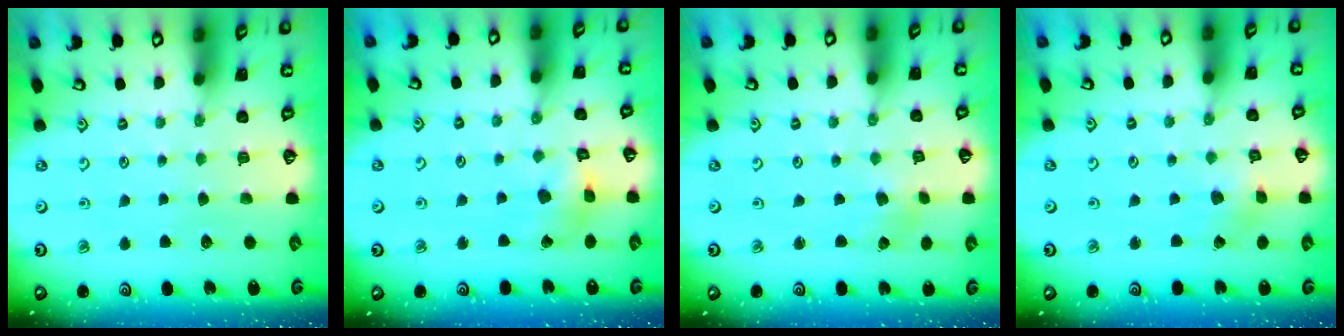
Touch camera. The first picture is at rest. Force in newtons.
{"total": 6.5, "press": 6.5, "slide": 0.6}
{"total": 2.7, "press": 2.7, "slide": 0.3}
{"total": 2.1, "press": 2.1, "slide": 0.2}